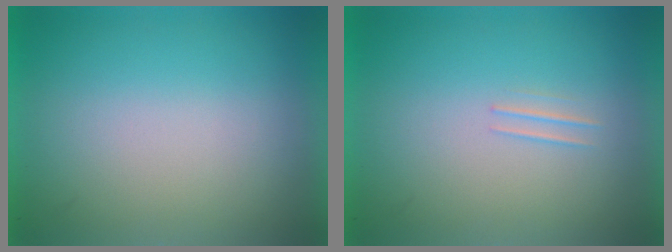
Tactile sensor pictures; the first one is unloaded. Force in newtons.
{"total": 1.1}